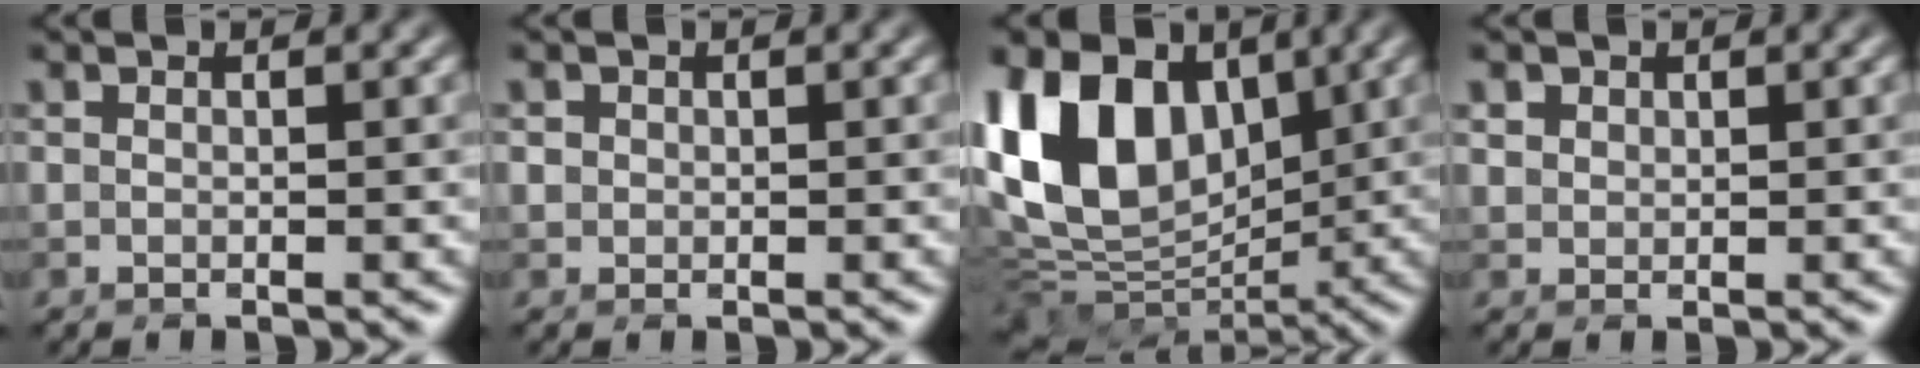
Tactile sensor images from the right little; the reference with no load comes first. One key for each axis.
{"total": 1.6, "fx": 0.8, "fy": 1.2, "fz": 0.5, "tx": 0.002, "ty": 0.014, "tz": 0.001}
{"total": 12.7, "fx": 3.6, "fy": 8.6, "fz": 8.6, "tx": -0.180, "ty": 0.017, "tz": 0.056}
{"total": 2.7, "fx": 1.7, "fy": 1.8, "fz": 1.1, "tx": -0.026, "ty": 0.013, "tz": 0.024}